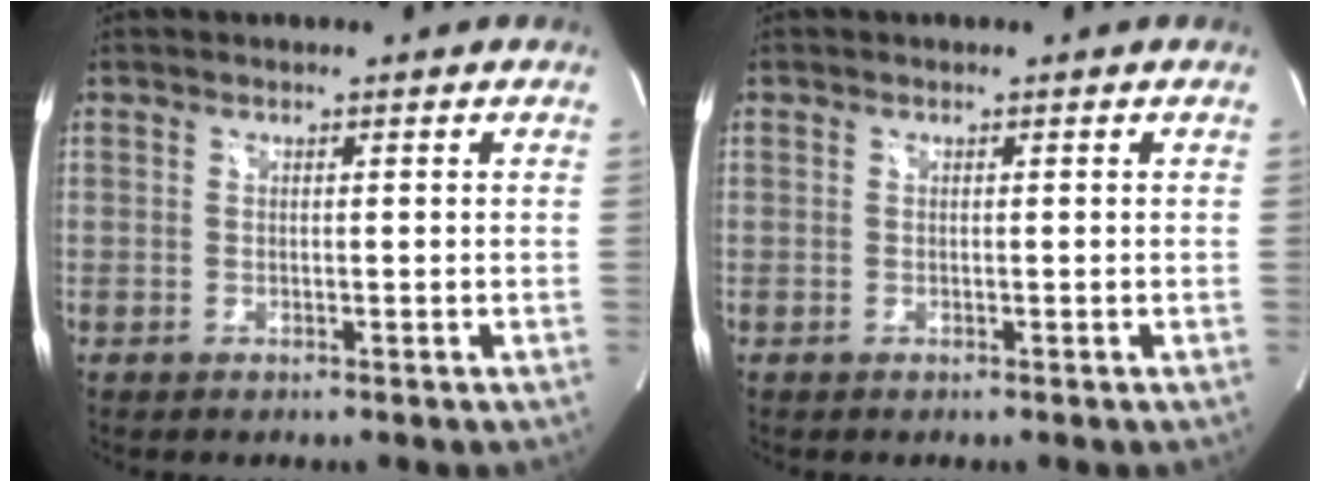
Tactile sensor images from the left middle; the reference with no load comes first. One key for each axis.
{"total": 0.0}